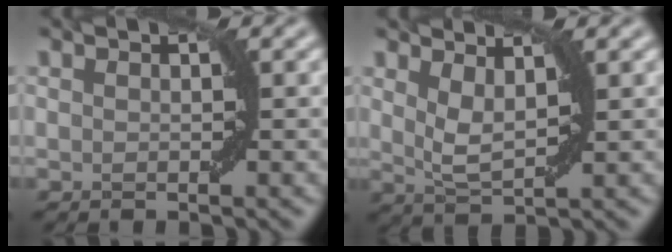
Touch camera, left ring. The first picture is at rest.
{"total": 2.4, "force": [1.7, 0.5, 1.7], "torque": [-0.040, -0.004, 0.031]}